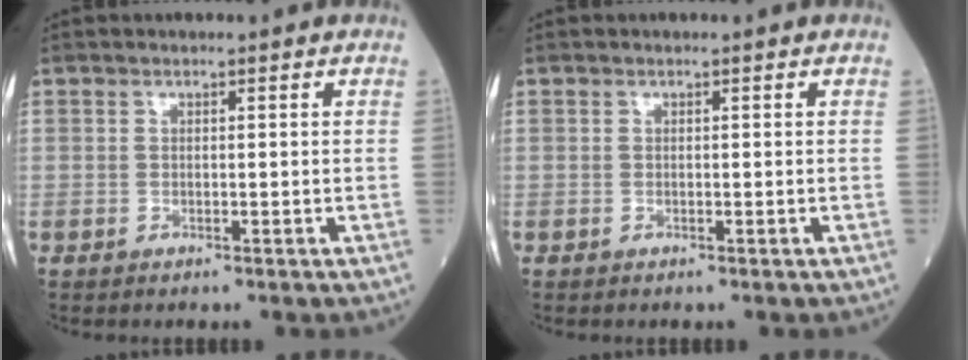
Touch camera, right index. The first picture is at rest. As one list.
[{"total": 0.0}]